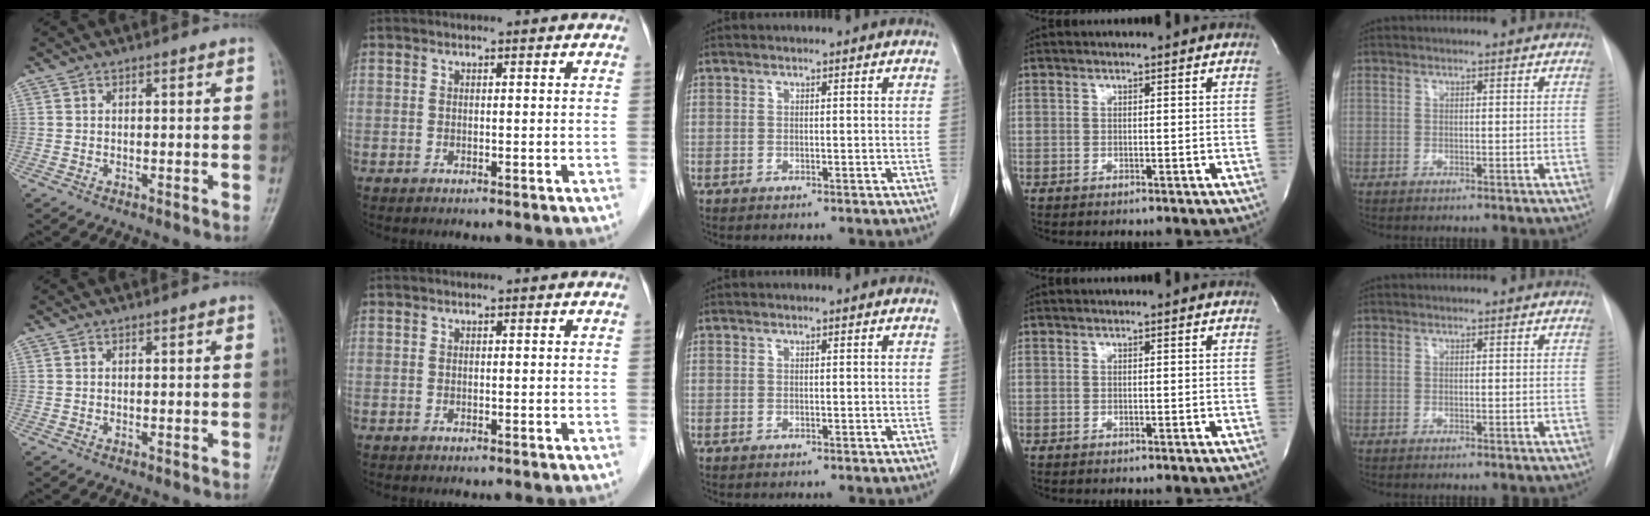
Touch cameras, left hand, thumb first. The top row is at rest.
{}